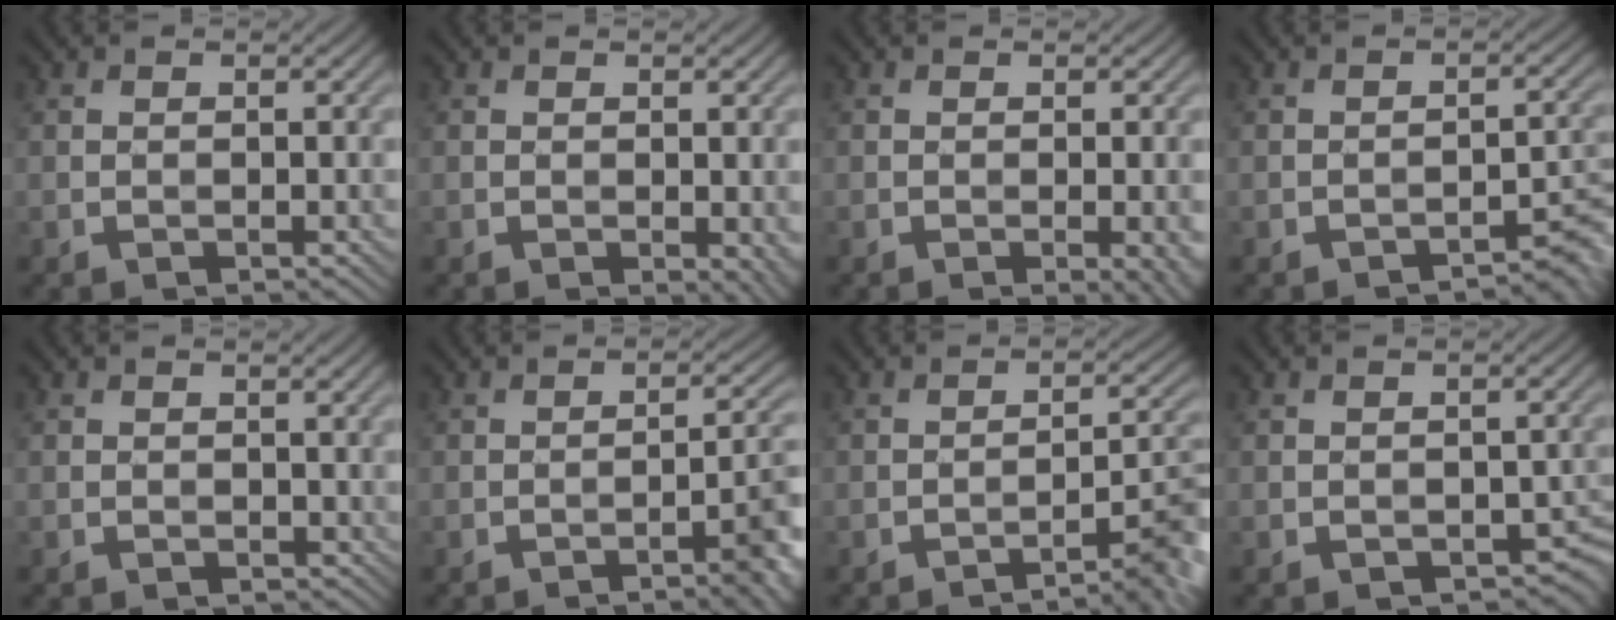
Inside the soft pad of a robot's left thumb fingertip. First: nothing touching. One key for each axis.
{"total": 2.2, "fx": -0.3, "fy": 1.2, "fz": 1.8, "tx": -0.023, "ty": -0.003, "tz": -0.003}
{"total": 1.9, "fx": -0.6, "fy": 0.3, "fz": 1.8, "tx": -0.026, "ty": -0.004, "tz": -0.009}
{"total": 2.6, "fx": -2.2, "fy": 0.4, "fz": 1.2, "tx": -0.016, "ty": 0.011, "tz": -0.031}
{"total": 0.9, "fx": 0.4, "fy": 0.7, "fz": 0.3, "tx": -0.009, "ty": -0.002, "tz": 0.007}
{"total": 5.3, "fx": -2.6, "fy": 0.9, "fz": 4.5, "tx": -0.053, "ty": 0.010, "tz": -0.041}
{"total": 4.4, "fx": -3.0, "fy": 0.3, "fz": 3.1, "tx": -0.043, "ty": 0.019, "tz": -0.051}
{"total": 2.2, "fx": -0.8, "fy": 1.6, "fz": 1.4, "tx": -0.029, "ty": -0.013, "tz": -0.007}